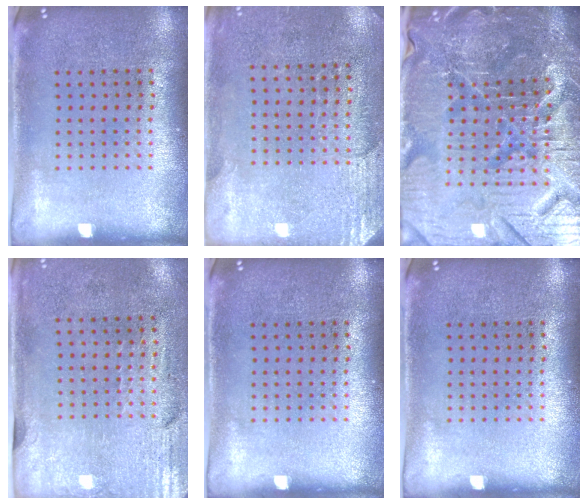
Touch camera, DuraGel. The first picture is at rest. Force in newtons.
{"total": 2.8, "press": 2.5, "slide": 1.3}
{"total": 6.5, "press": 5.9, "slide": 2.5}
{"total": 2.9, "press": 2.5, "slide": 1.5}
{"total": 0.0}
{"total": 0.0}